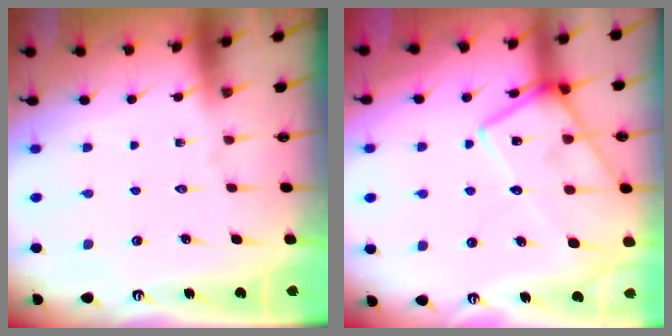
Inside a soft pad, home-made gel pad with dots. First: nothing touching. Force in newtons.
{"total": 19.1, "press": 19.0, "slide": 1.7}